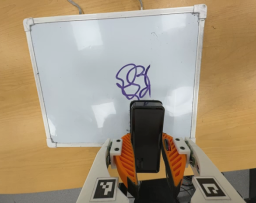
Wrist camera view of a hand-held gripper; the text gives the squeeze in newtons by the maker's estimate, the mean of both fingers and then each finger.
{"total": 8.9, "left": 6.4, "right": 11.3}